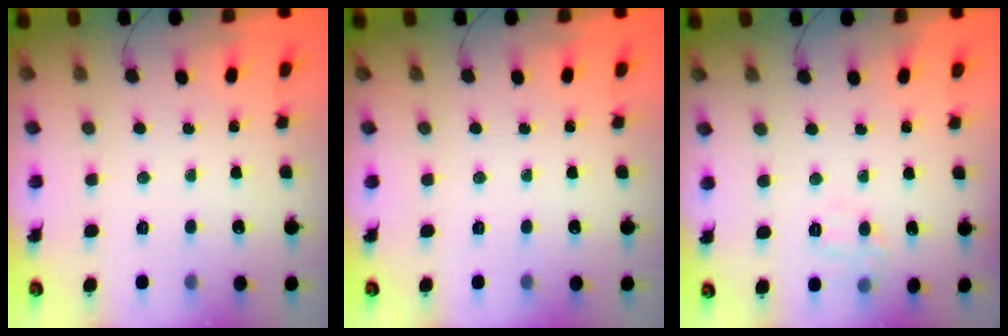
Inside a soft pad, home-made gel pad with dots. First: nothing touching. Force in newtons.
{"total": 0.0}
{"total": 7.4, "press": 7.2, "slide": 1.7}